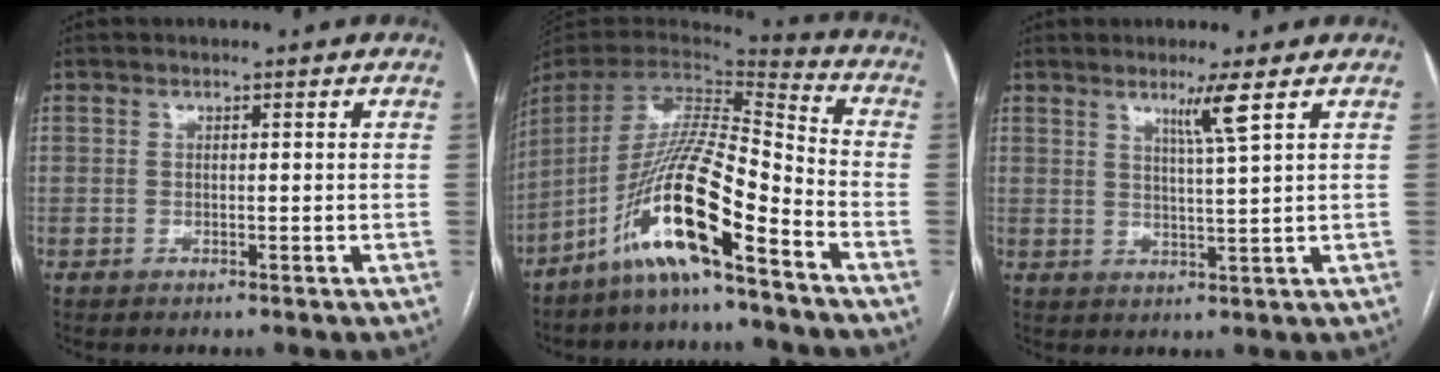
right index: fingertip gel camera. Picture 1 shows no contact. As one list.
[{"total": 15.9, "force": [-9.8, 1.2, 12.5], "torque": [-0.252, -0.003, -0.183]}, {"total": 4.1, "force": [2.3, -1.3, 3.2], "torque": [-0.060, -0.012, 0.046]}]